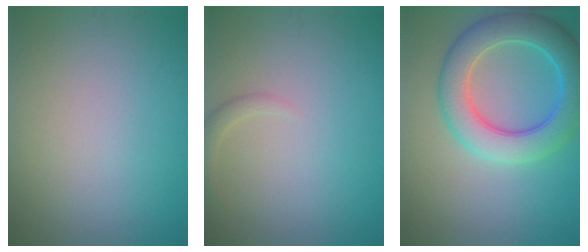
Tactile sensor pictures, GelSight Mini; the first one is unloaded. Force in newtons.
{"total": 1.2, "press": 1.2, "slide": 0.1}
{"total": 7.2, "press": 7.2, "slide": 0.2}